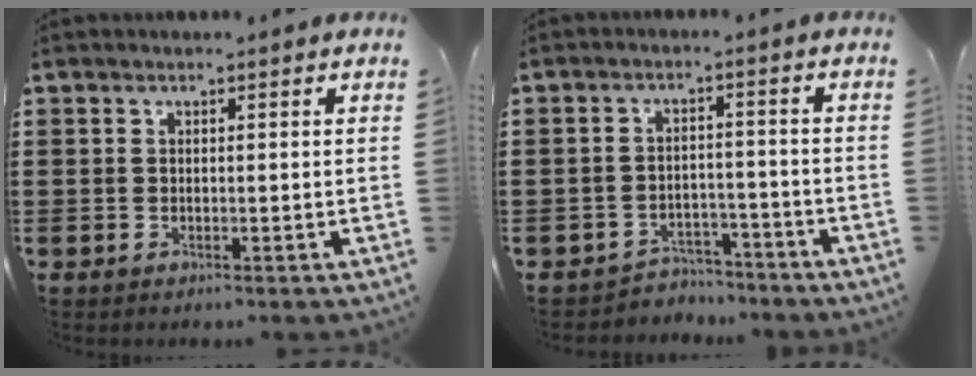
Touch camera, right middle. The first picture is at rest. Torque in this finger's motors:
{"motor_torque": [-0.10, 0.04, -0.22, -0.05]}